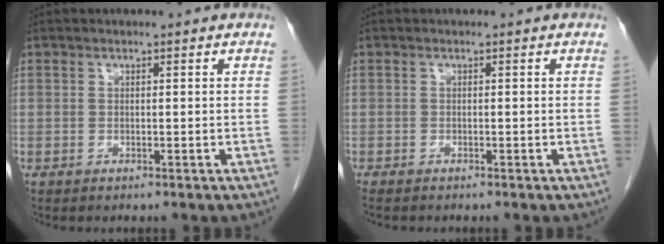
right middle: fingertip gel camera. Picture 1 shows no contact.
{"total": 1.4, "force": [-1.3, 0.4, 0.6], "torque": [-0.015, -0.004, -0.017]}